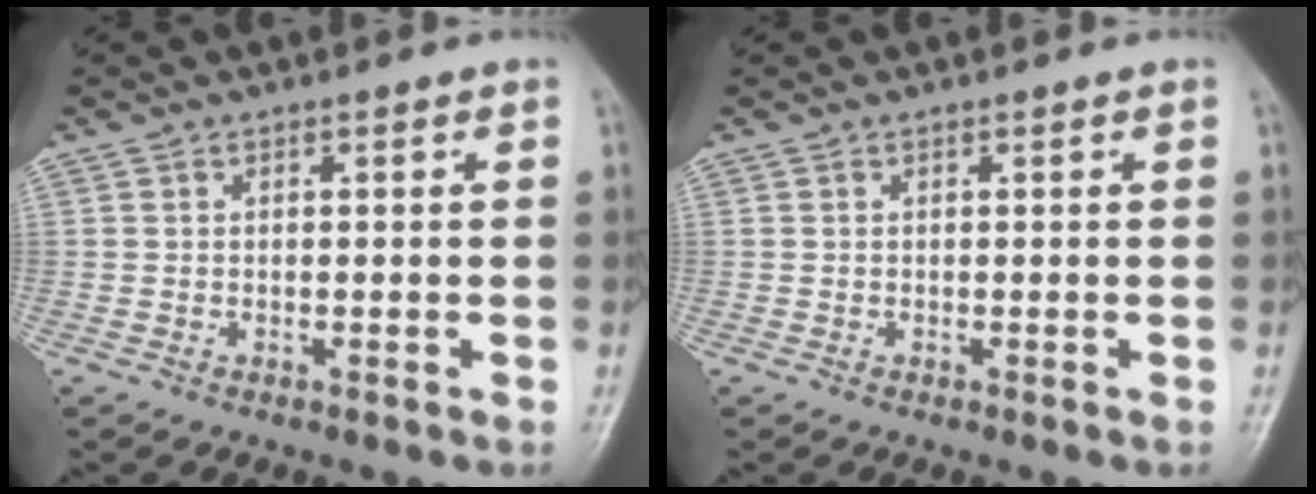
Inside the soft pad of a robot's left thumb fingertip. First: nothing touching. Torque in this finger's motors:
{"motor_torque": [0.00, 0.00, 0.00, 0.00, 0.00]}